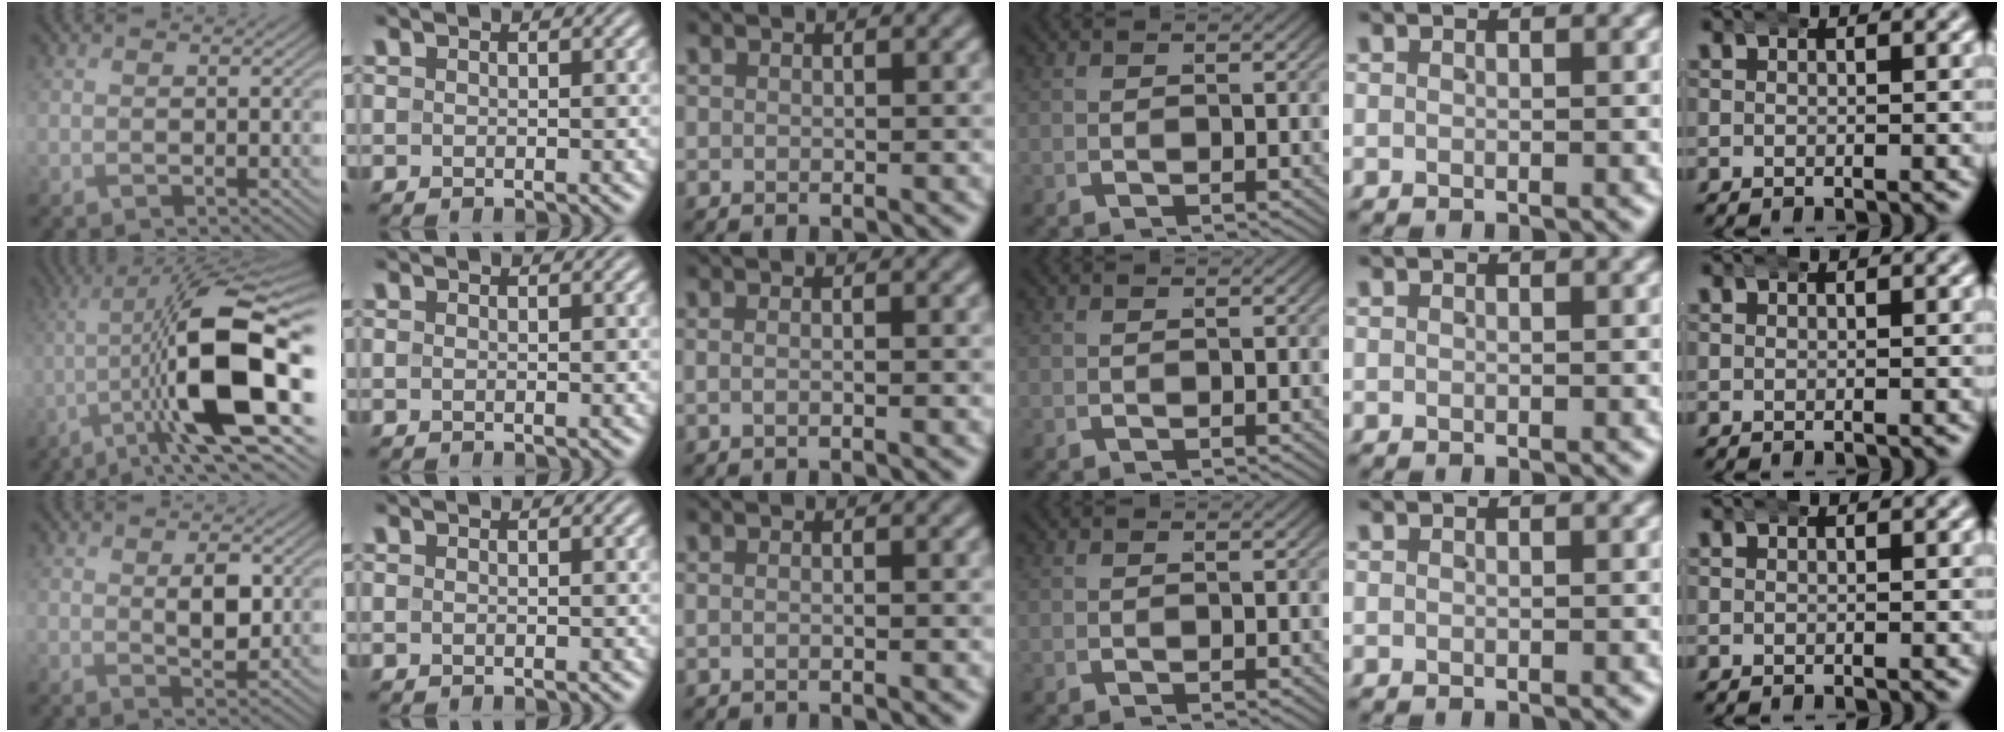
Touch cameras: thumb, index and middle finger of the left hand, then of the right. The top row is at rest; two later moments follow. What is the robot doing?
{"motion": "wrap", "object": "arm wrap"}